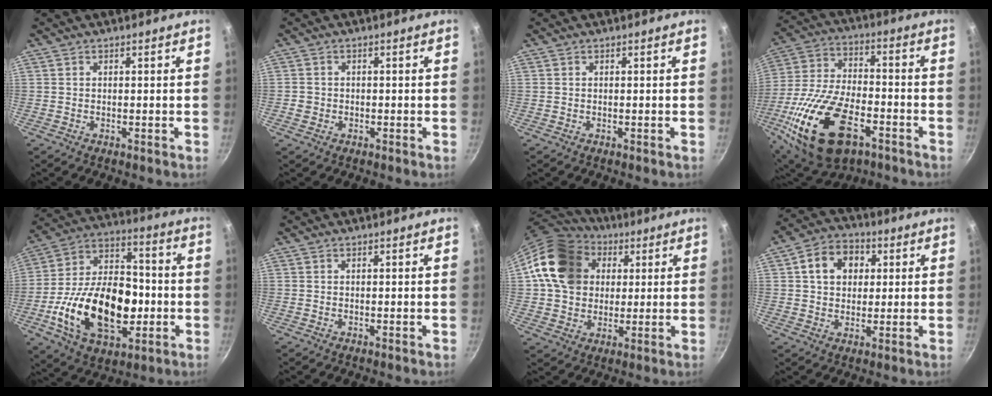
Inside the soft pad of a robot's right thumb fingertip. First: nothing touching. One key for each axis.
{"total": 2.0, "fx": -0.6, "fy": 1.8, "fz": 0.6, "tx": -0.009, "ty": 0.006, "tz": -0.009}
{"total": 0.0}
{"total": 24.2, "fx": -10.1, "fy": 12.8, "fz": 17.8, "tx": -0.346, "ty": 0.023, "tz": -0.183}
{"total": 24.6, "fx": -5.1, "fy": 15.2, "fz": 18.6, "tx": -0.300, "ty": 0.037, "tz": -0.086}
{"total": 0.0}
{"total": 17.8, "fx": 4.2, "fy": 14.5, "fz": 9.5, "tx": -0.150, "ty": 0.018, "tz": 0.067}
{"total": 9.4, "fx": 2.5, "fy": 7.4, "fz": 5.3, "tx": -0.061, "ty": 0.011, "tz": 0.029}